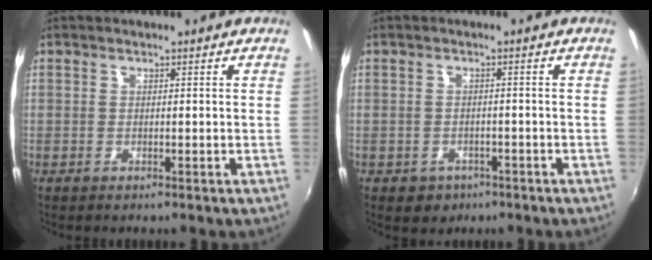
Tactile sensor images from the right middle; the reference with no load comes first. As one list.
[{"total": 3.7, "force": [-1.8, 3.0, 1.0], "torque": [-0.029, -0.002, -0.021]}]